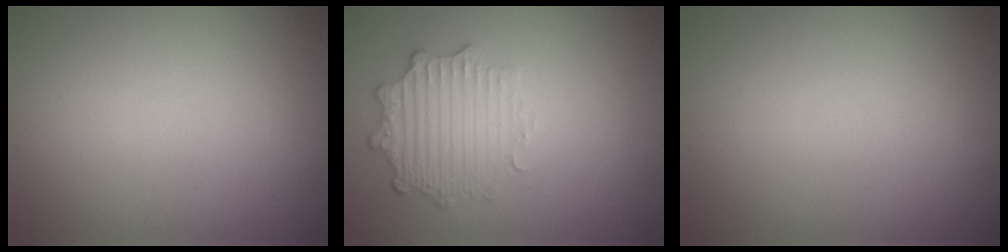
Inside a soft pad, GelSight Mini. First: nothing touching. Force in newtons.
{"total": 2.9, "press": 2.4, "slide": 1.6}
{"total": 0.0}